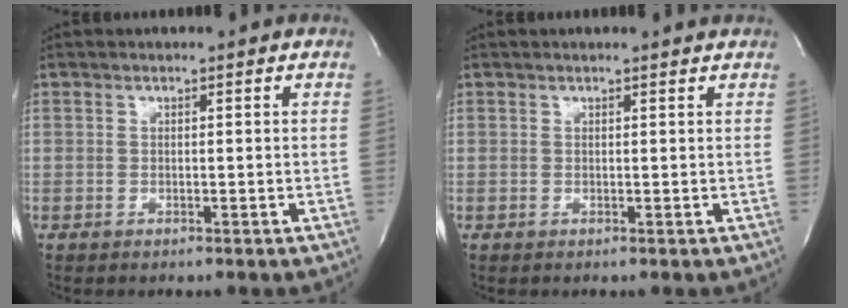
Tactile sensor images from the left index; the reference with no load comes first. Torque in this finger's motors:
{"motor_torque": [1.11, -1.03, 0.33, 0.03]}